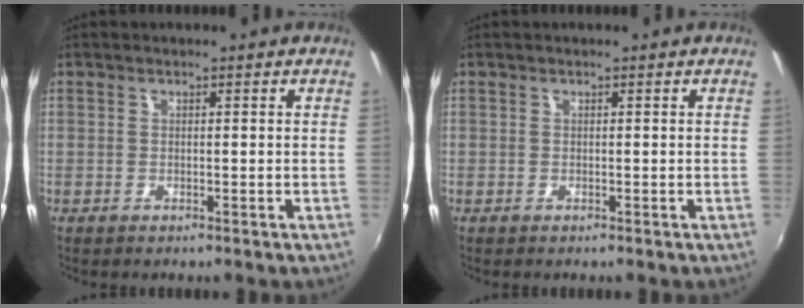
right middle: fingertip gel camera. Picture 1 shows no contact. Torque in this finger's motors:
{"motor_torque": [0.14, -0.24, -0.05, 0.00]}